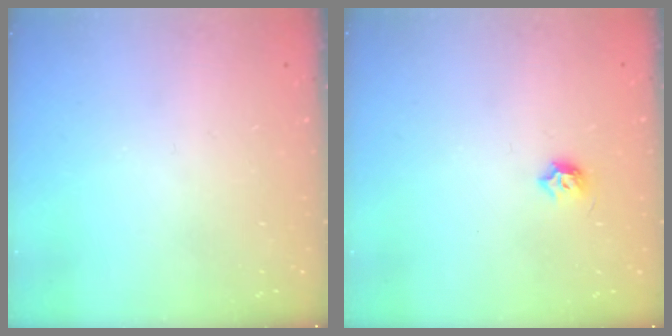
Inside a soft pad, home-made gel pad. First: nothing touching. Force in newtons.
{"total": 5.5, "press": 5.4, "slide": 0.9}